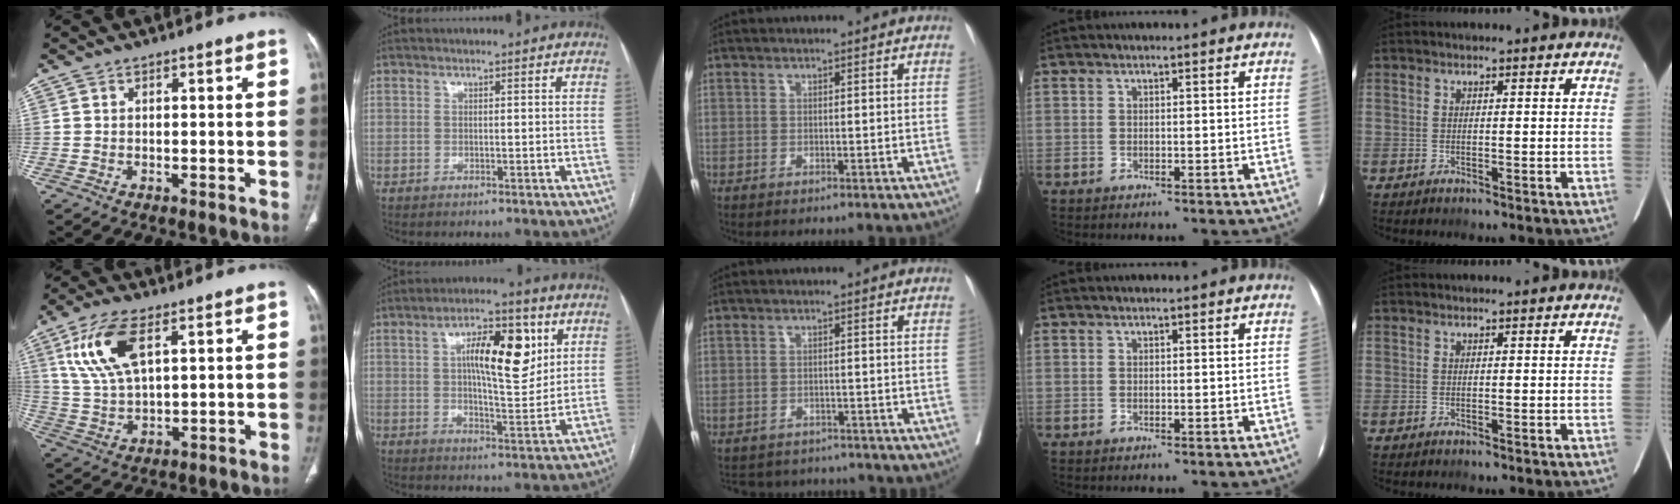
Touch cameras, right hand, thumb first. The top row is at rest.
{"thumb": {"total": 11.6, "force": [4.9, 5.0, 9.2], "torque": [-0.193, -0.010, 0.103]}, "index": {"total": 12.3, "force": [3.9, 3.8, 11.0], "torque": [-0.178, 0.014, 0.063]}, "middle": {"total": 6.3, "force": [-6.1, 1.9, 0.1], "torque": [0.005, 0.010, -0.077]}}